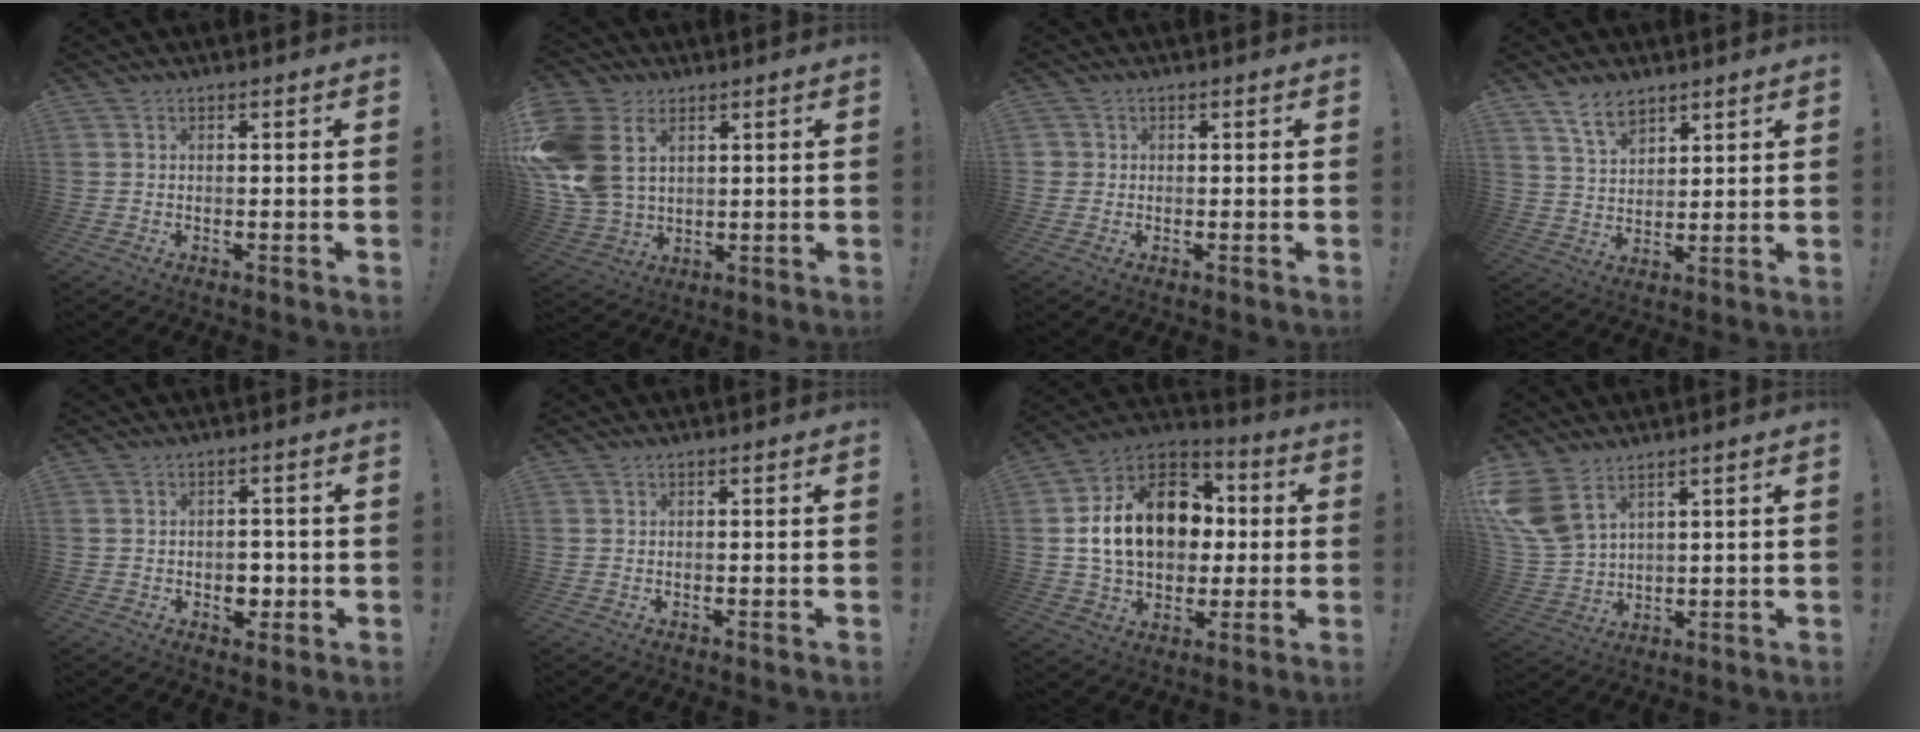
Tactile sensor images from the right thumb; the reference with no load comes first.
{"total": 15.5, "force": [4.9, 11.3, 9.4], "torque": [-0.198, -0.019, 0.096]}
{"total": 1.4, "force": [0.0, 1.4, 0.2], "torque": [-0.009, 0.005, 0.001]}
{"total": 7.1, "force": [5.4, 3.7, 2.8], "torque": [-0.047, -0.028, 0.101]}
{"total": 5.0, "force": [-1.1, 3.9, 2.9], "torque": [-0.018, 0.002, -0.021]}
{"total": 0.0}
{"total": 20.8, "force": [2.6, 15.0, 14.1], "torque": [-0.213, 0.016, 0.060]}
{"total": 10.4, "force": [6.3, 5.5, 6.1], "torque": [-0.139, -0.031, 0.126]}